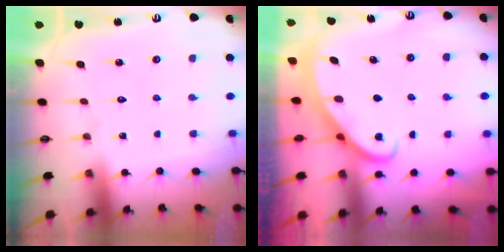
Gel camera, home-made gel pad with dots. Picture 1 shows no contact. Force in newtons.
{"total": 3.1, "press": 3.1, "slide": 0.0}